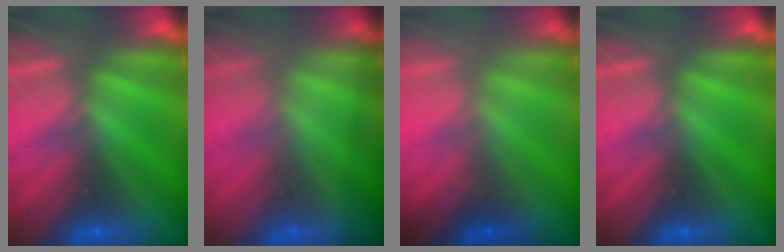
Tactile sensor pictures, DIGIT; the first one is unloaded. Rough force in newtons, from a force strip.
{"total": 1.5}
{"total": 1.5}
{"total": 0.0}